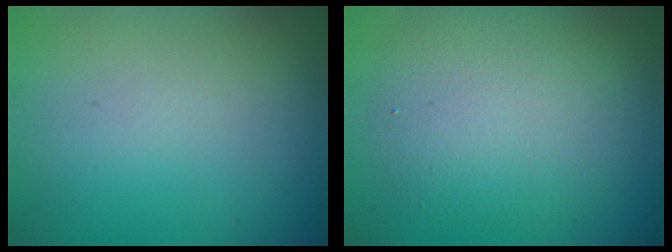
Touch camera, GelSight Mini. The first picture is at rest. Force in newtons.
{"total": 5.7, "press": 5.7, "slide": 0.5}